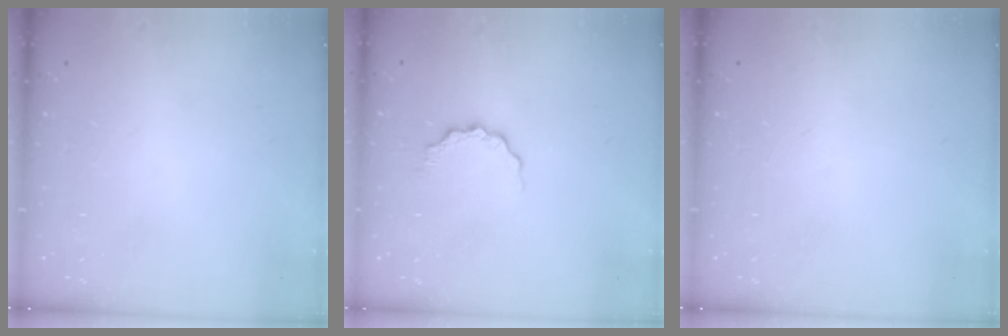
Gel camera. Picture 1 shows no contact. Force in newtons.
{"total": 5.6, "press": 5.5, "slide": 0.7}
{"total": 0.0}